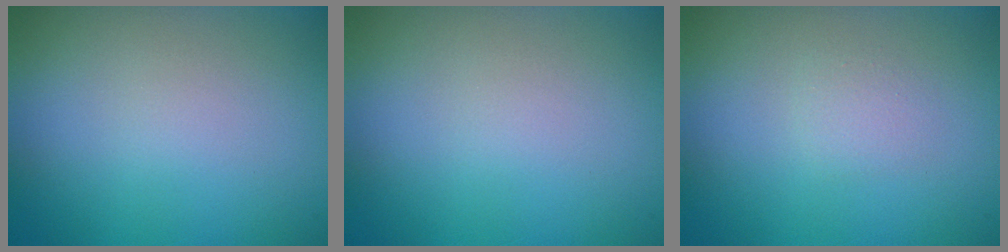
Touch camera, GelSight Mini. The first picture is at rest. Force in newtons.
{"total": 0.0}
{"total": 0.8, "press": 0.8, "slide": 0.0}